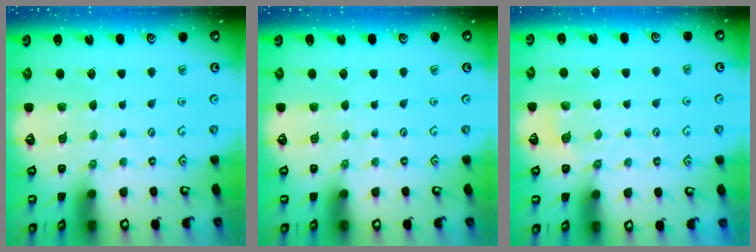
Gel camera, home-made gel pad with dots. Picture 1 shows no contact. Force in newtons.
{"total": 0.0}
{"total": 3.0, "press": 2.5, "slide": 1.6}